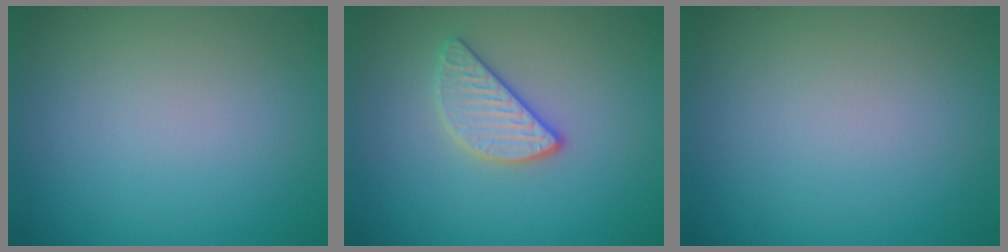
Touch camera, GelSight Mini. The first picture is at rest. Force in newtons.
{"total": 2.6, "press": 2.5, "slide": 0.8}
{"total": 0.0}